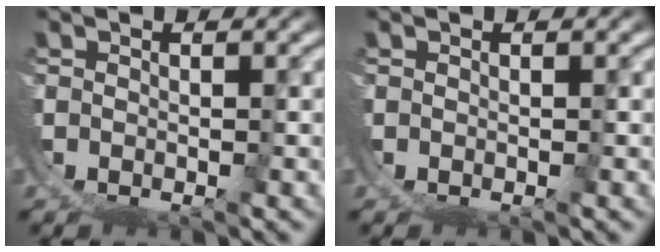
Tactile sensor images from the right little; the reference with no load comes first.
{"total": 0.0}